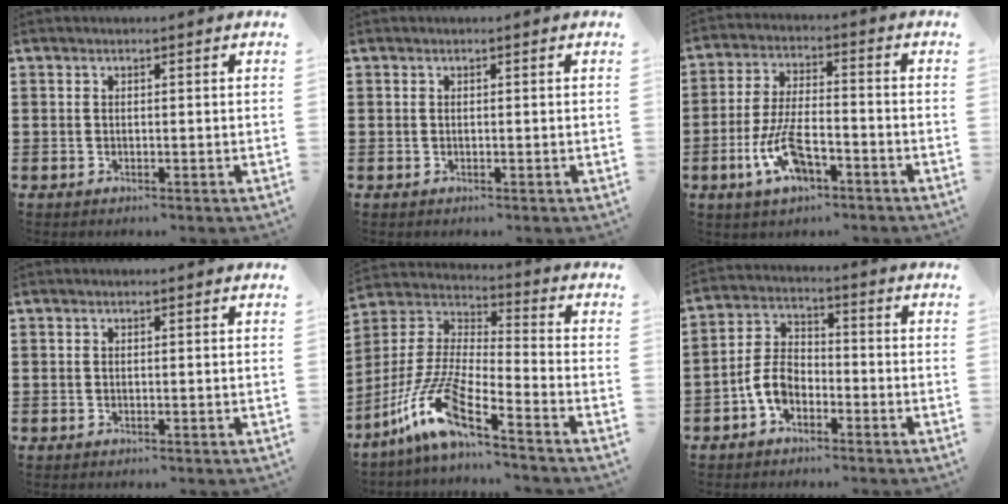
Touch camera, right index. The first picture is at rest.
{"total": 0.0}
{"total": 9.4, "force": [-3.9, 3.7, 7.7], "torque": [-0.177, -0.009, -0.073]}
{"total": 0.0}
{"total": 11.6, "force": [-8.5, 1.0, 7.8], "torque": [-0.196, -0.016, -0.179]}
{"total": 5.7, "force": [-2.5, 3.7, 3.6], "torque": [-0.093, 0.007, -0.054]}